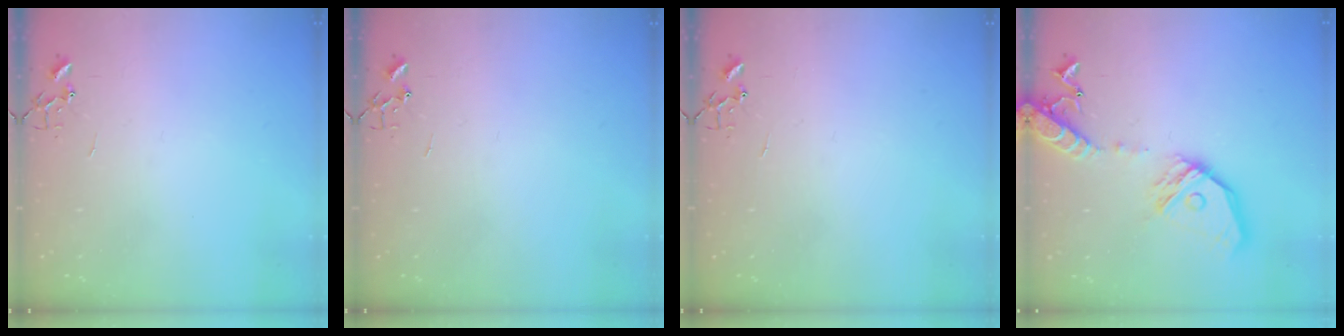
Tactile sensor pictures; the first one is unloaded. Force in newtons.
{"total": 0.0}
{"total": 0.0}
{"total": 18.2, "press": 17.9, "slide": 3.1}